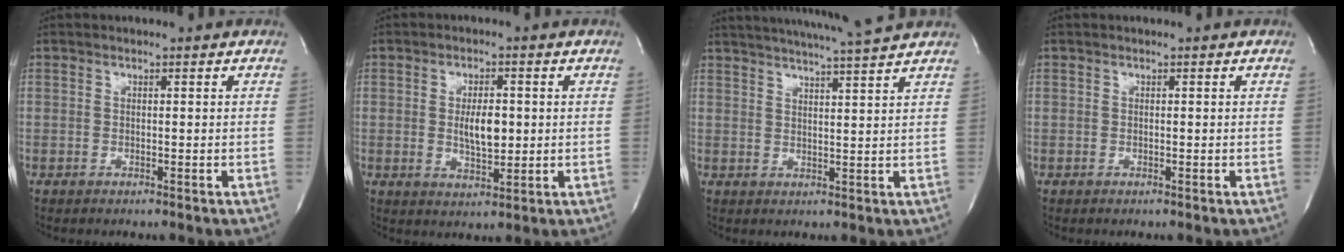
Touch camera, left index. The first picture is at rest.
{"total": 5.2, "force": [0.3, 2.0, 4.8], "torque": [-0.084, -0.005, 0.009]}
{"total": 12.2, "force": [11.1, -1.0, 5.1], "torque": [-0.090, -0.001, 0.149]}
{"total": 0.0}